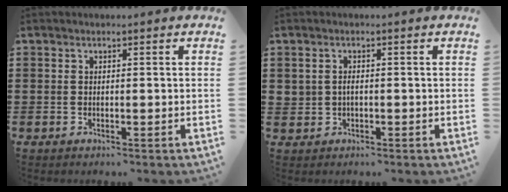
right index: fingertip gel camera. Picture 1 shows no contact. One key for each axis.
{"total": 1.1, "fx": 0.0, "fy": 0.9, "fz": 0.6, "tx": -0.014, "ty": 0.005, "tz": -0.001}